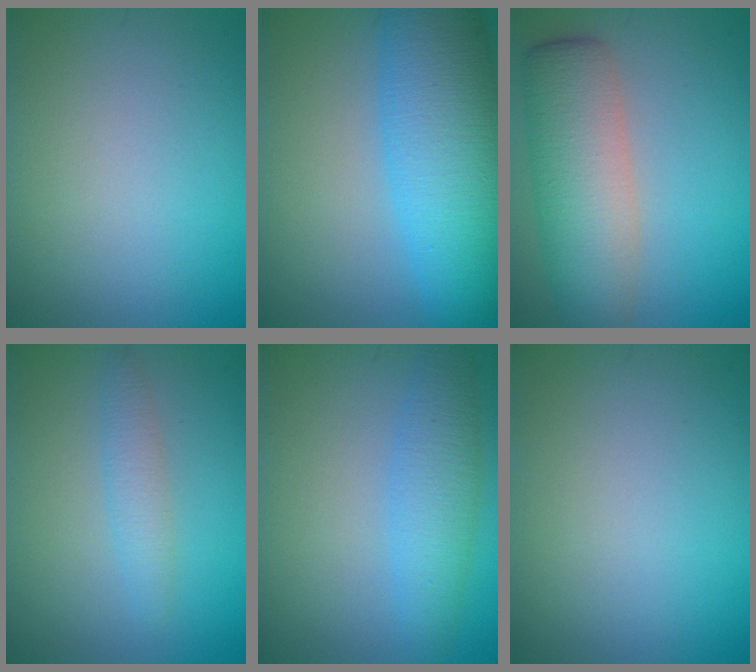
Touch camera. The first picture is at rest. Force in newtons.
{"total": 10.4, "press": 10.4, "slide": 0.3}
{"total": 7.4, "press": 7.4, "slide": 0.2}
{"total": 1.9, "press": 1.9, "slide": 0.0}
{"total": 3.6, "press": 3.6, "slide": 0.2}
{"total": 0.0}